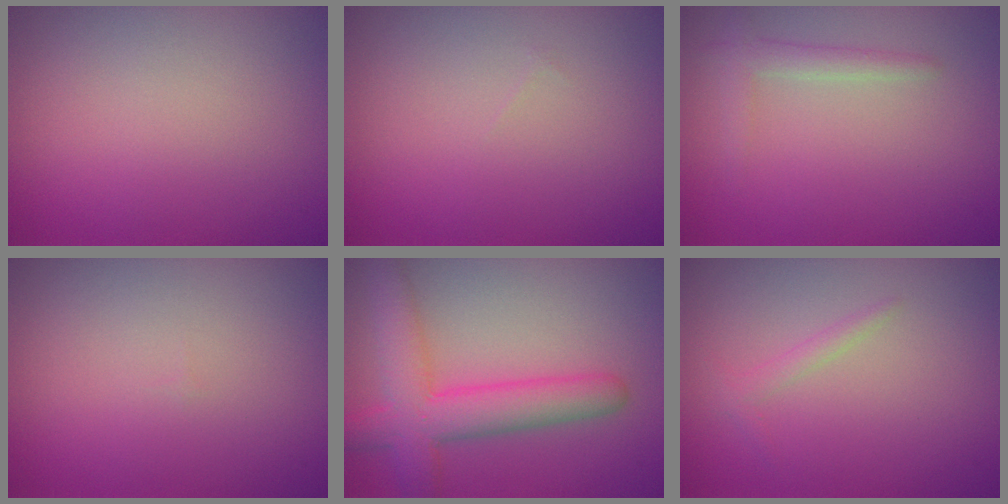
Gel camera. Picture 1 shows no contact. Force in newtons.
{"total": 0.0}
{"total": 1.6, "press": 1.6, "slide": 0.1}
{"total": 0.0}
{"total": 6.2, "press": 6.2, "slide": 0.3}
{"total": 1.0, "press": 1.0, "slide": 0.1}